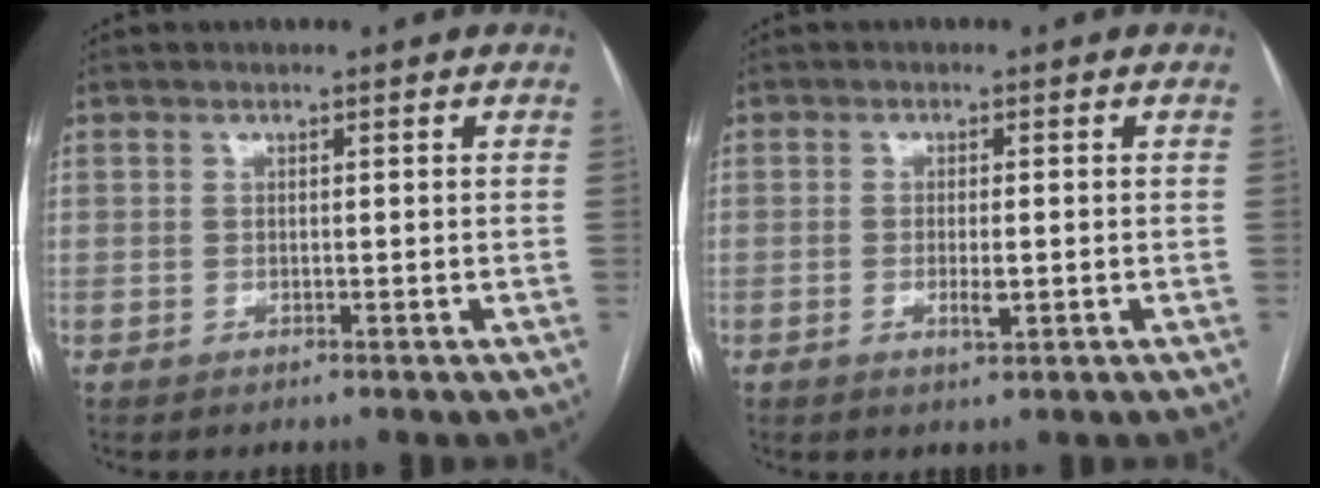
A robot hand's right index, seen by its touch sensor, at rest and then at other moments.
{"total": 2.5, "force": [-0.5, 0.6, 2.4], "torque": [-0.043, -0.002, -0.007]}